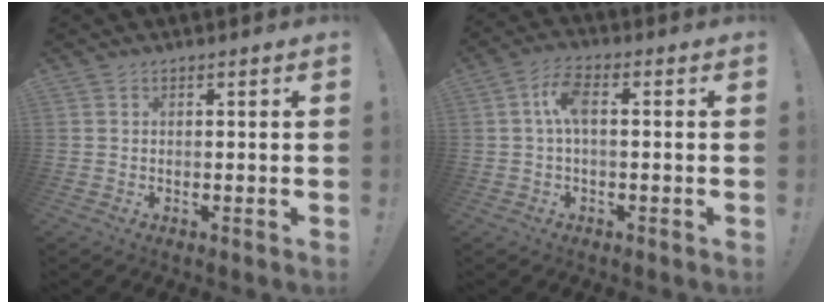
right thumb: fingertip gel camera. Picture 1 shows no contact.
{"total": 6.9, "force": [0.4, 2.8, 6.3], "torque": [-0.126, 0.013, 0.009]}